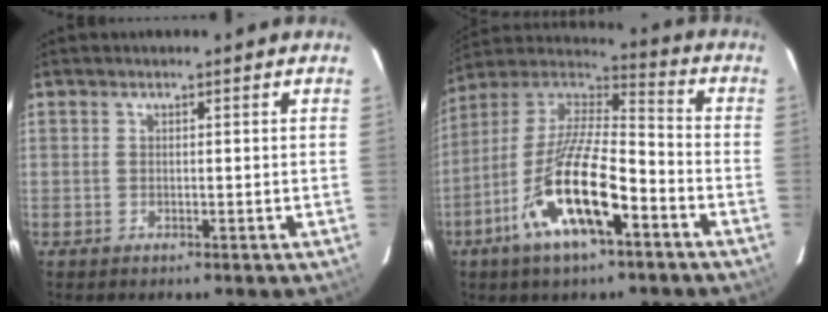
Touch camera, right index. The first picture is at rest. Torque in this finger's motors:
{"motor_torque": [1.41, -0.73, 1.05, 0.21]}